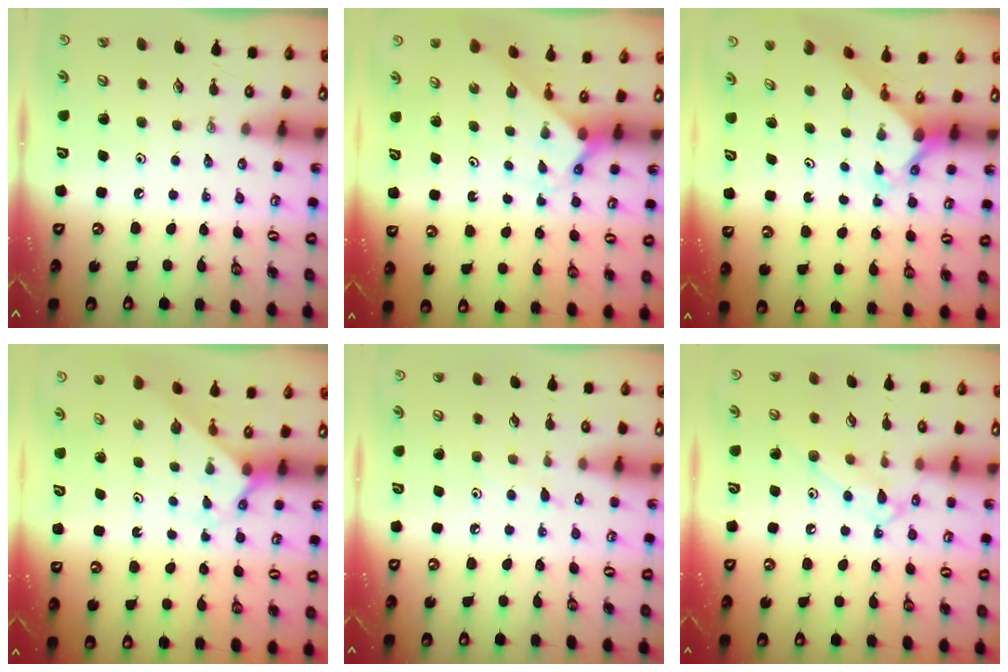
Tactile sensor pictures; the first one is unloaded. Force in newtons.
{"total": 2.2, "press": 2.2, "slide": 0.1}
{"total": 2.6, "press": 2.6, "slide": 0.2}
{"total": 2.5, "press": 2.5, "slide": 0.2}
{"total": 4.9, "press": 4.8, "slide": 0.6}
{"total": 10.5, "press": 10.5, "slide": 0.8}